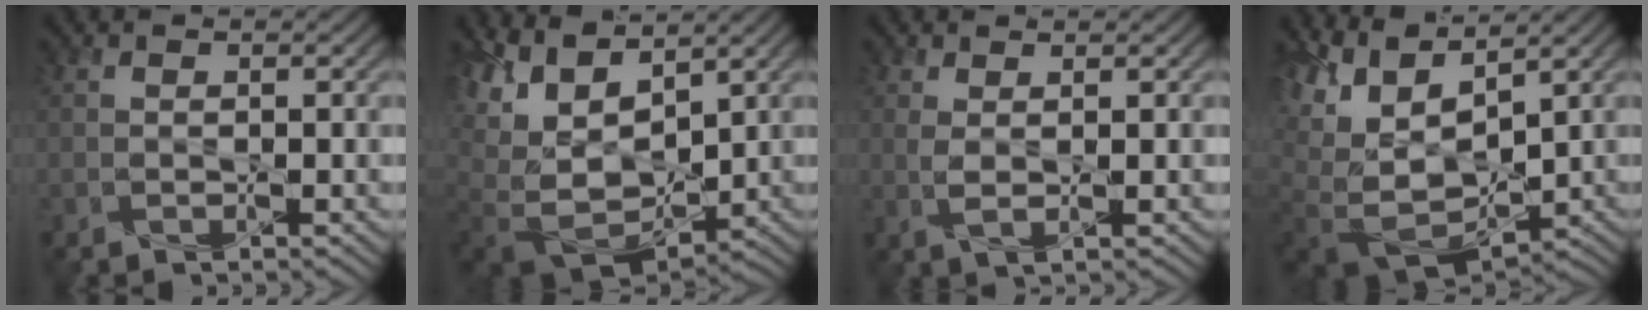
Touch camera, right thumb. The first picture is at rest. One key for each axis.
{"total": 13.0, "fx": 1.9, "fy": 8.9, "fz": 9.2, "tx": -0.219, "ty": -0.006, "tz": 0.088}
{"total": 1.9, "fx": 0.8, "fy": 0.5, "fz": 1.7, "tx": -0.041, "ty": 0.000, "tz": 0.017}
{"total": 12.8, "fx": 1.3, "fy": 8.5, "fz": 9.5, "tx": -0.210, "ty": -0.016, "tz": 0.085}